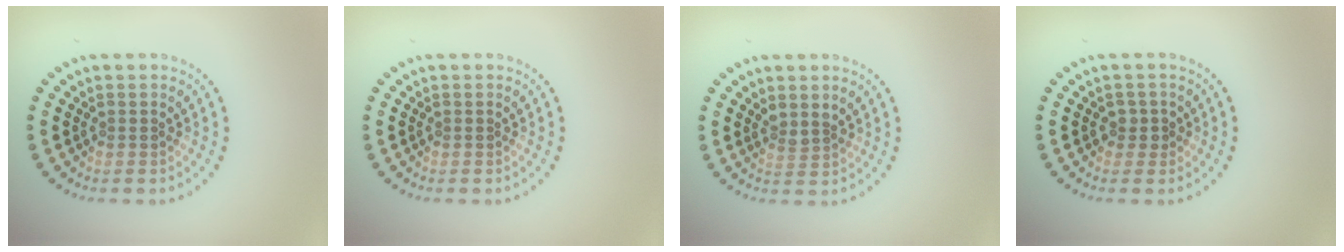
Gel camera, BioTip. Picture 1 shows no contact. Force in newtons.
{"total": 0.0}
{"total": 1.5, "press": 1.1, "slide": 1.0}
{"total": 1.3, "press": 1.1, "slide": 0.7}